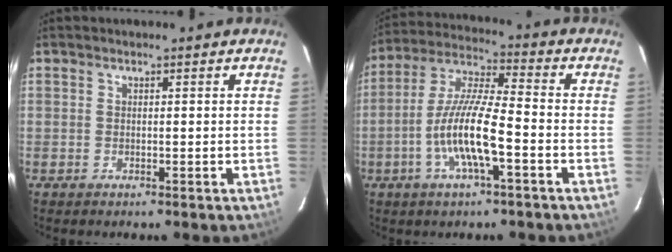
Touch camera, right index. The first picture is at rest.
{"total": 12.0, "force": [-4.3, 1.8, 11.1], "torque": [-0.227, 0.002, -0.087]}